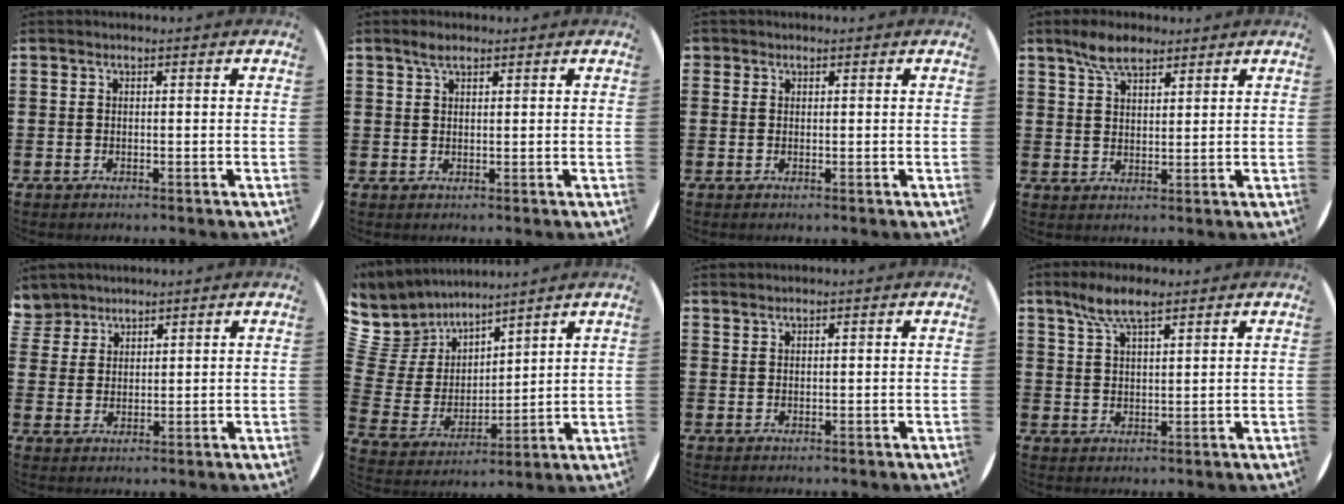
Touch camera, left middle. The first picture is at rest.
{"total": 2.1, "force": [1.5, 0.8, 1.2], "torque": [-0.016, 0.004, 0.025]}
{"total": 0.6, "force": [0.4, 0.4, -0.1], "torque": [0.002, 0.004, 0.008]}
{"total": 5.2, "force": [4.1, 2.1, 2.4], "torque": [-0.047, -0.001, 0.074]}
{"total": 3.8, "force": [3.4, 1.6, -0.4], "torque": [-0.005, -0.007, 0.067]}
{"total": 7.4, "force": [5.9, 4.5, -0.3], "torque": [-0.051, -0.048, 0.111]}
{"total": 1.1, "force": [1.1, 0.1, -0.3], "torque": [0.004, 0.002, 0.021]}
{"total": 5.9, "force": [4.3, 1.6, 3.6], "torque": [-0.081, 0.001, 0.077]}